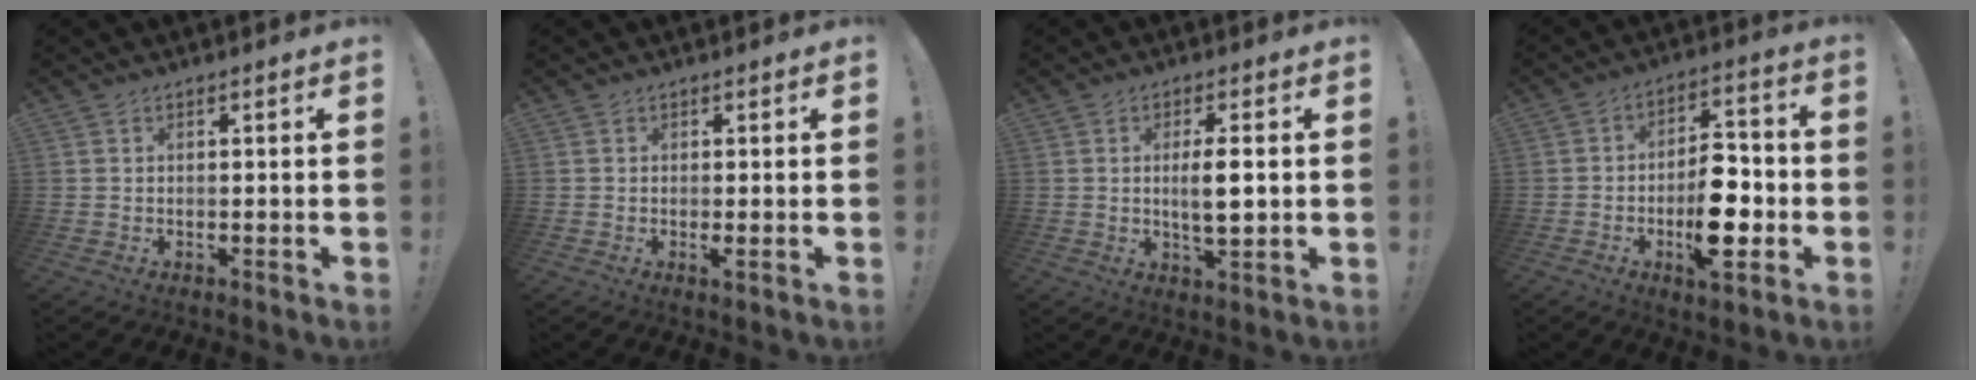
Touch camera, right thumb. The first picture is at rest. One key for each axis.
{"total": 1.5, "fx": 0.1, "fy": -0.3, "fz": 1.5, "tx": -0.021, "ty": -0.005, "tz": 0.001}
{"total": 6.5, "fx": 0.3, "fy": 1.8, "fz": 6.3, "tx": -0.114, "ty": -0.008, "tz": -0.002}
{"total": 14.8, "fx": -4.1, "fy": 6.9, "fz": 12.4, "tx": -0.191, "ty": 0.012, "tz": -0.070}